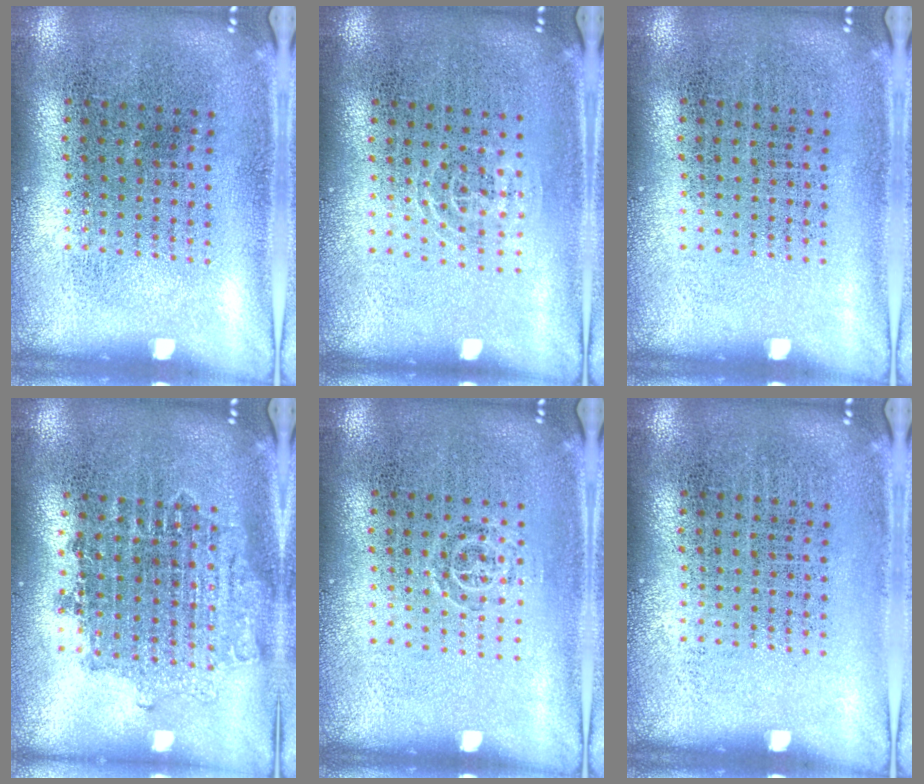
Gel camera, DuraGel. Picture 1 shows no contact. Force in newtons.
{"total": 1.0, "press": 0.5, "slide": 0.8}
{"total": 0.0}
{"total": 1.6, "press": 1.3, "slide": 0.9}
{"total": 0.7, "press": 0.5, "slide": 0.5}
{"total": 0.0}